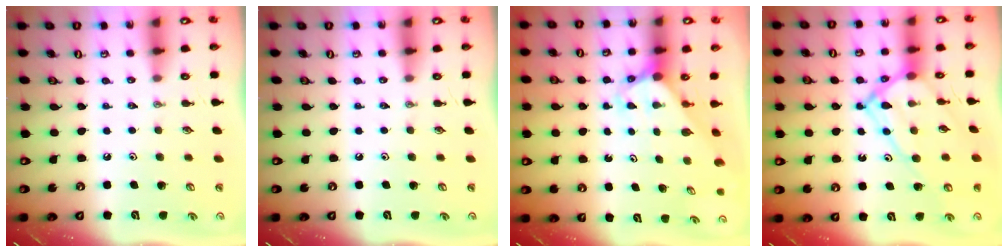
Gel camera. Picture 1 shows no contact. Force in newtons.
{"total": 0.0}
{"total": 3.0, "press": 3.0, "slide": 0.2}
{"total": 14.3, "press": 14.3, "slide": 1.4}